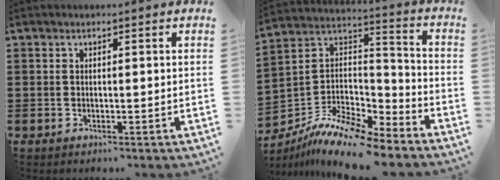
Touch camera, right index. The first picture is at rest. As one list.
[{"total": 10.9, "force": [-9.5, 2.4, 4.8], "torque": [-0.094, 0.019, -0.189]}]